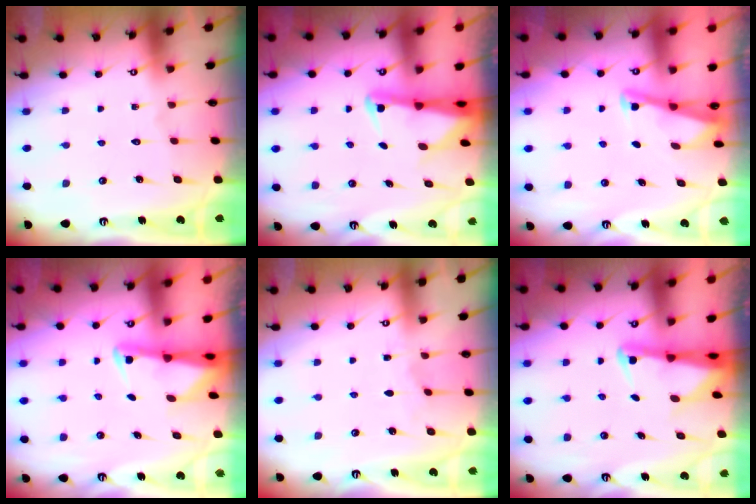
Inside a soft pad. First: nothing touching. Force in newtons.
{"total": 2.8, "press": 2.8, "slide": 0.4}
{"total": 3.0, "press": 3.0, "slide": 0.3}
{"total": 2.4, "press": 2.4, "slide": 0.5}
{"total": 1.8, "press": 1.8, "slide": 0.3}
{"total": 2.8, "press": 2.8, "slide": 0.4}